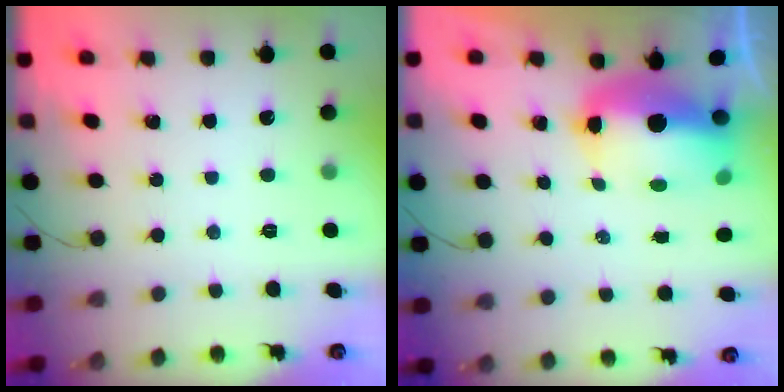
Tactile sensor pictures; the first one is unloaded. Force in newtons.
{"total": 11.5, "press": 11.3, "slide": 2.2}